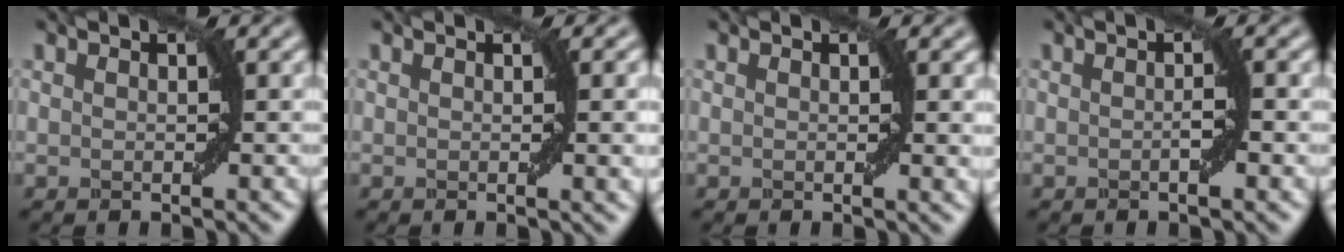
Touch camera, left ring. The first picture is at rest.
{"total": 2.2, "force": [0.2, 0.3, 2.1], "torque": [-0.023, 0.000, 0.002]}
{"total": 0.9, "force": [0.3, 0.1, 0.9], "torque": [-0.008, -0.004, 0.004]}
{"total": 1.2, "force": [-0.3, -0.1, 1.1], "torque": [-0.018, 0.002, -0.005]}